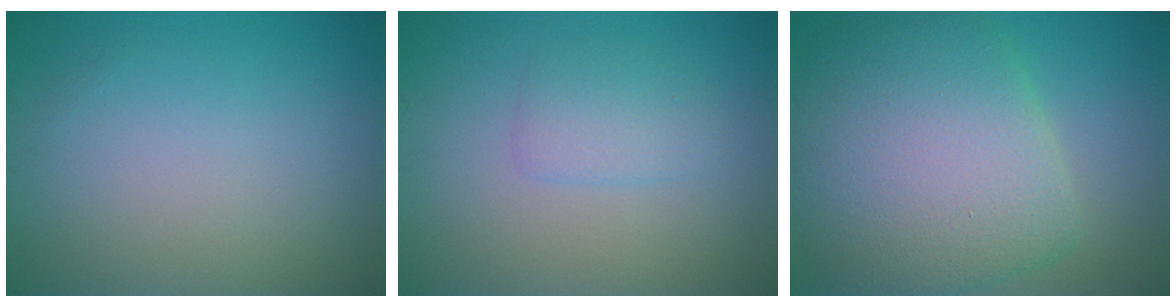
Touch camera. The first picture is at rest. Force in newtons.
{"total": 1.9, "press": 1.9, "slide": 0.1}
{"total": 10.6, "press": 10.5, "slide": 0.6}